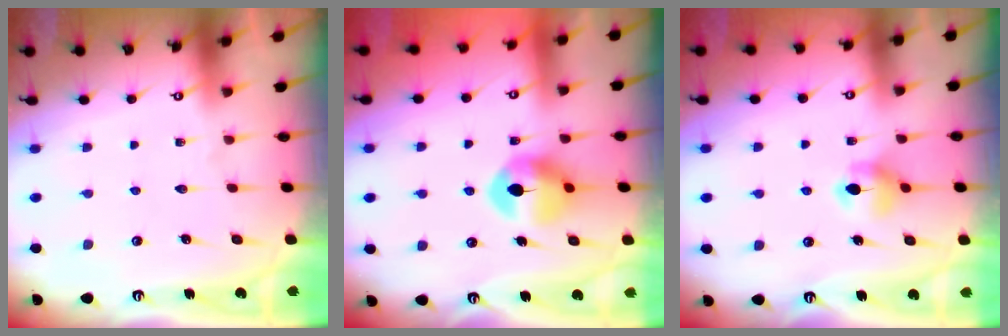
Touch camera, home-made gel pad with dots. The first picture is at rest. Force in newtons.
{"total": 9.8, "press": 9.8, "slide": 0.1}
{"total": 5.7, "press": 5.7, "slide": 0.8}